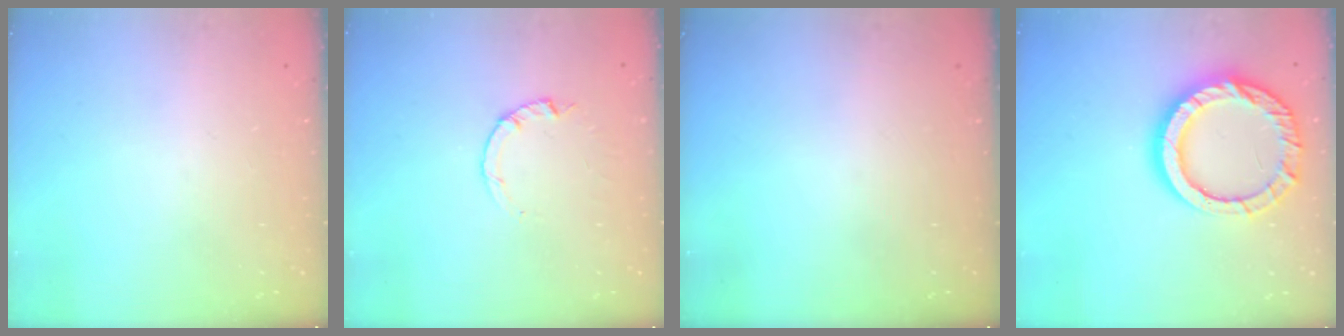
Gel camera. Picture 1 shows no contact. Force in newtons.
{"total": 0.9, "press": 0.8, "slide": 0.2}
{"total": 0.0}
{"total": 16.8, "press": 16.7, "slide": 1.8}